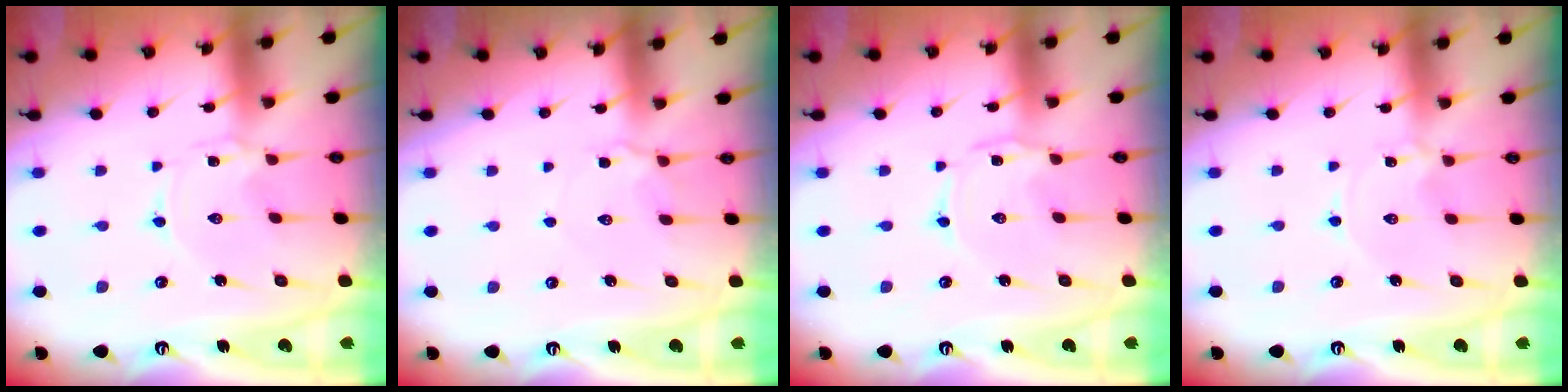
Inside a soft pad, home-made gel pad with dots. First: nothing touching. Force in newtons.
{"total": 4.4, "press": 4.4, "slide": 0.7}
{"total": 1.0, "press": 1.0, "slide": 0.2}
{"total": 0.0}